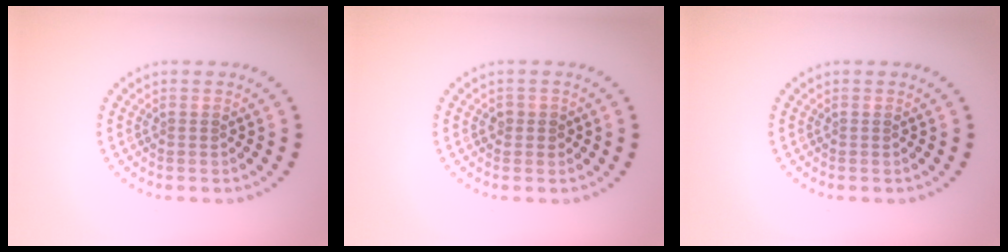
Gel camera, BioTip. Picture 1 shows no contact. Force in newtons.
{"total": 1.1, "press": 1.0, "slide": 0.4}
{"total": 0.0}